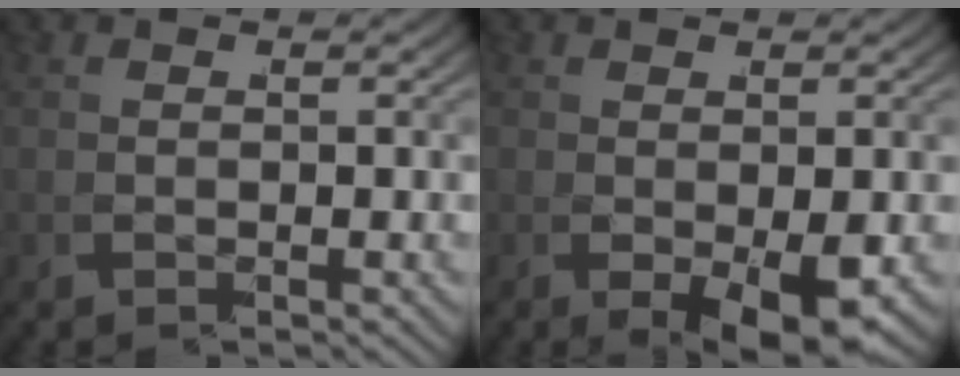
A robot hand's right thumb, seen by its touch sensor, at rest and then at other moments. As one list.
[{"total": 3.5, "force": [-1.1, 0.8, 3.2], "torque": [-0.060, -0.013, -0.009]}]